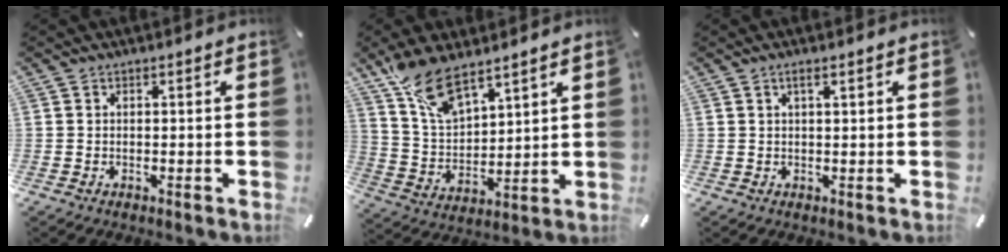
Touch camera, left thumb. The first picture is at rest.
{"total": 12.5, "force": [9.2, 5.3, 6.6], "torque": [-0.151, -0.043, 0.173]}
{"total": 1.7, "force": [0.7, 0.3, 1.4], "torque": [-0.029, 0.000, 0.012]}